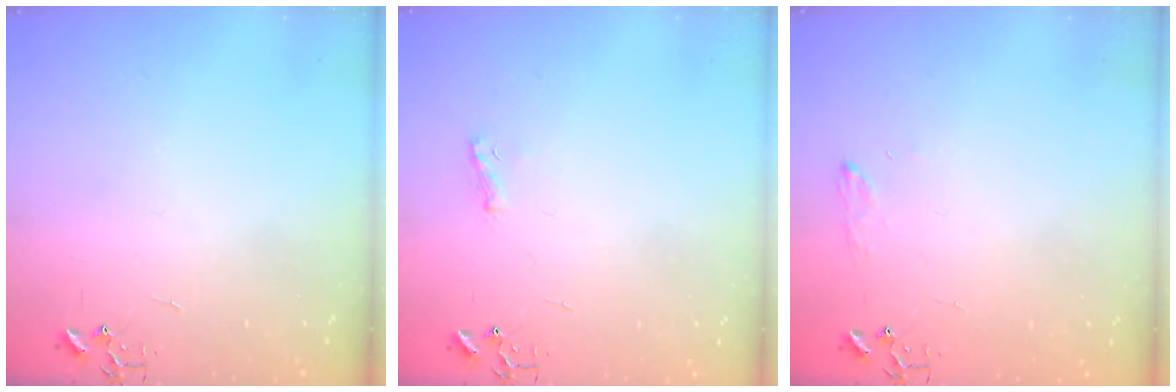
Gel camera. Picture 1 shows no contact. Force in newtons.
{"total": 5.5, "press": 5.5, "slide": 0.7}
{"total": 6.3, "press": 6.2, "slide": 0.8}